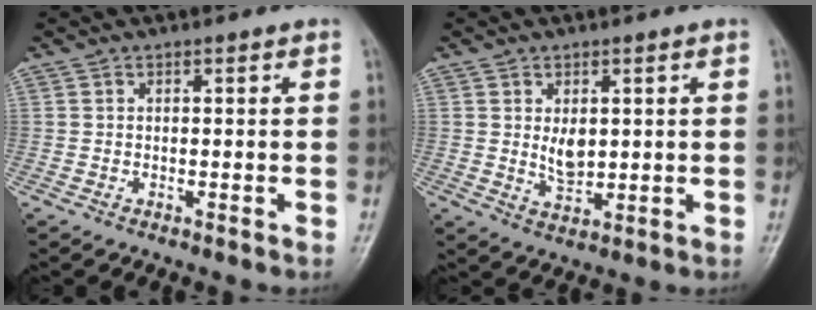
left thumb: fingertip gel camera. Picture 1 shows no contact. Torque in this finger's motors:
{"motor_torque": [0.15, 0.16, 0.07, -0.01, 0.10]}